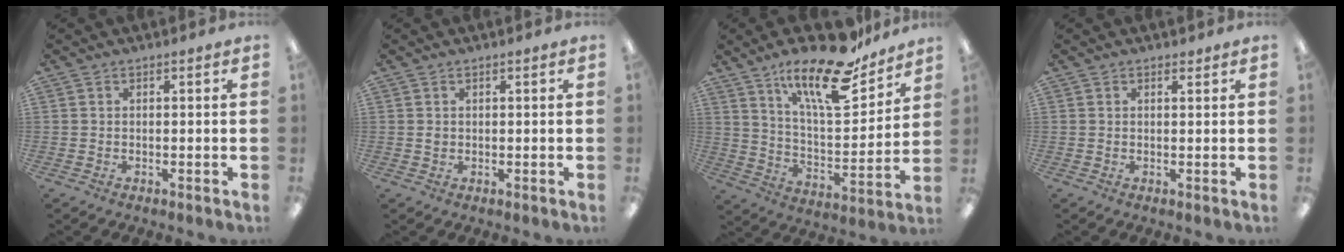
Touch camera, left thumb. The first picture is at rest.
{"total": 0.9, "force": [0.3, 0.8, 0.3], "torque": [-0.007, 0.003, 0.005]}
{"total": 20.4, "force": [14.8, 6.4, 12.5], "torque": [-0.212, -0.093, 0.249]}
{"total": 1.1, "force": [0.9, 0.6, 0.4], "torque": [-0.001, -0.003, 0.015]}